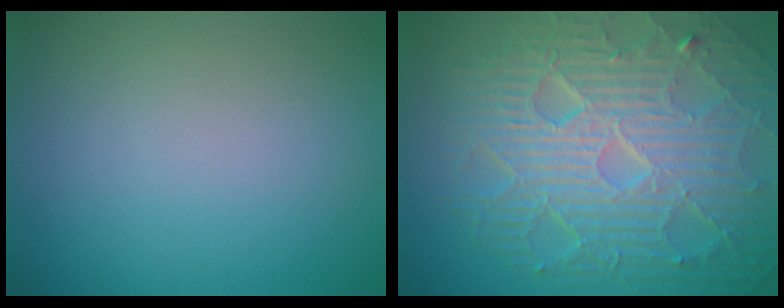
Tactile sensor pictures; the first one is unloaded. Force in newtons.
{"total": 10.6, "press": 6.8, "slide": 8.1}